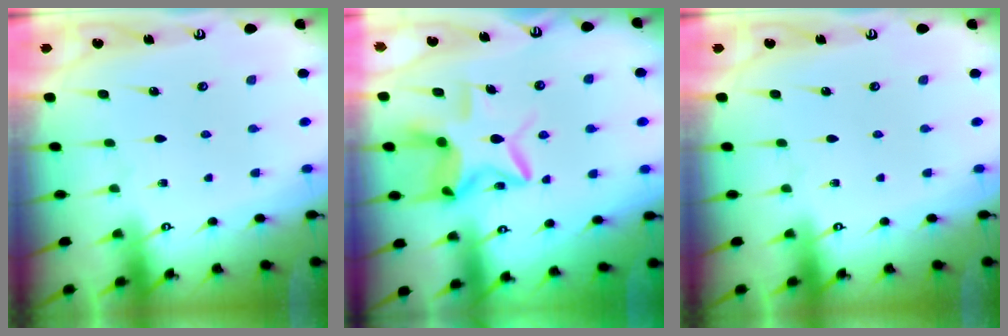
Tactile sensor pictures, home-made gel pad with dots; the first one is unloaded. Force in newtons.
{"total": 12.3, "press": 12.3, "slide": 1.1}
{"total": 0.0}